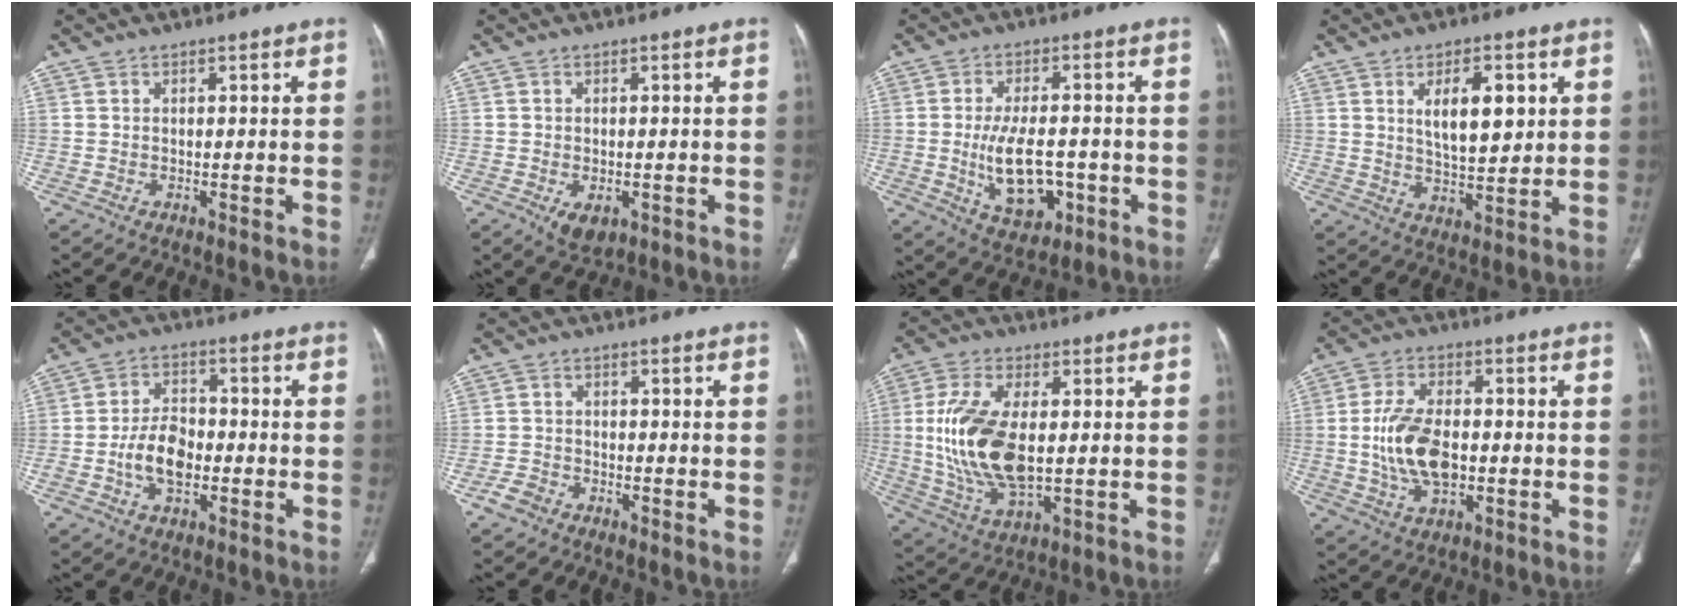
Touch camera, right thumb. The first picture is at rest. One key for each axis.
{"total": 4.1, "fx": -1.5, "fy": 2.6, "fz": 2.8, "tx": -0.040, "ty": 0.000, "tz": -0.012}
{"total": 11.3, "fx": -2.3, "fy": 6.2, "fz": 9.1, "tx": -0.143, "ty": 0.005, "tz": -0.025}
{"total": 9.5, "fx": 3.1, "fy": 4.1, "fz": 8.1, "tx": -0.110, "ty": -0.018, "tz": 0.056}
{"total": 8.4, "fx": -2.1, "fy": 5.2, "fz": 6.2, "tx": -0.103, "ty": 0.019, "tz": -0.042}
{"total": 3.0, "fx": -2.1, "fy": 2.0, "fz": 0.9, "tx": -0.016, "ty": 0.014, "tz": -0.039}
{"total": 16.2, "fx": 0.5, "fy": 8.1, "fz": 14.1, "tx": -0.293, "ty": -0.012, "tz": 0.018}
{"total": 11.7, "fx": -1.1, "fy": 6.6, "fz": 9.6, "tx": -0.178, "ty": 0.009, "tz": -0.018}